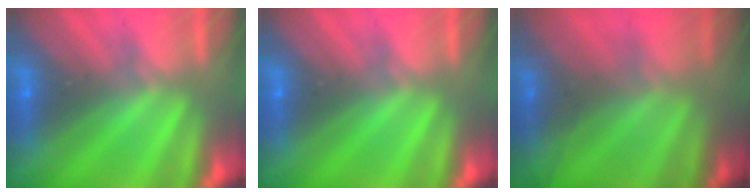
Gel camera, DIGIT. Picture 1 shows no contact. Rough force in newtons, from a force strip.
{"total": 0.0}
{"total": 7.8}